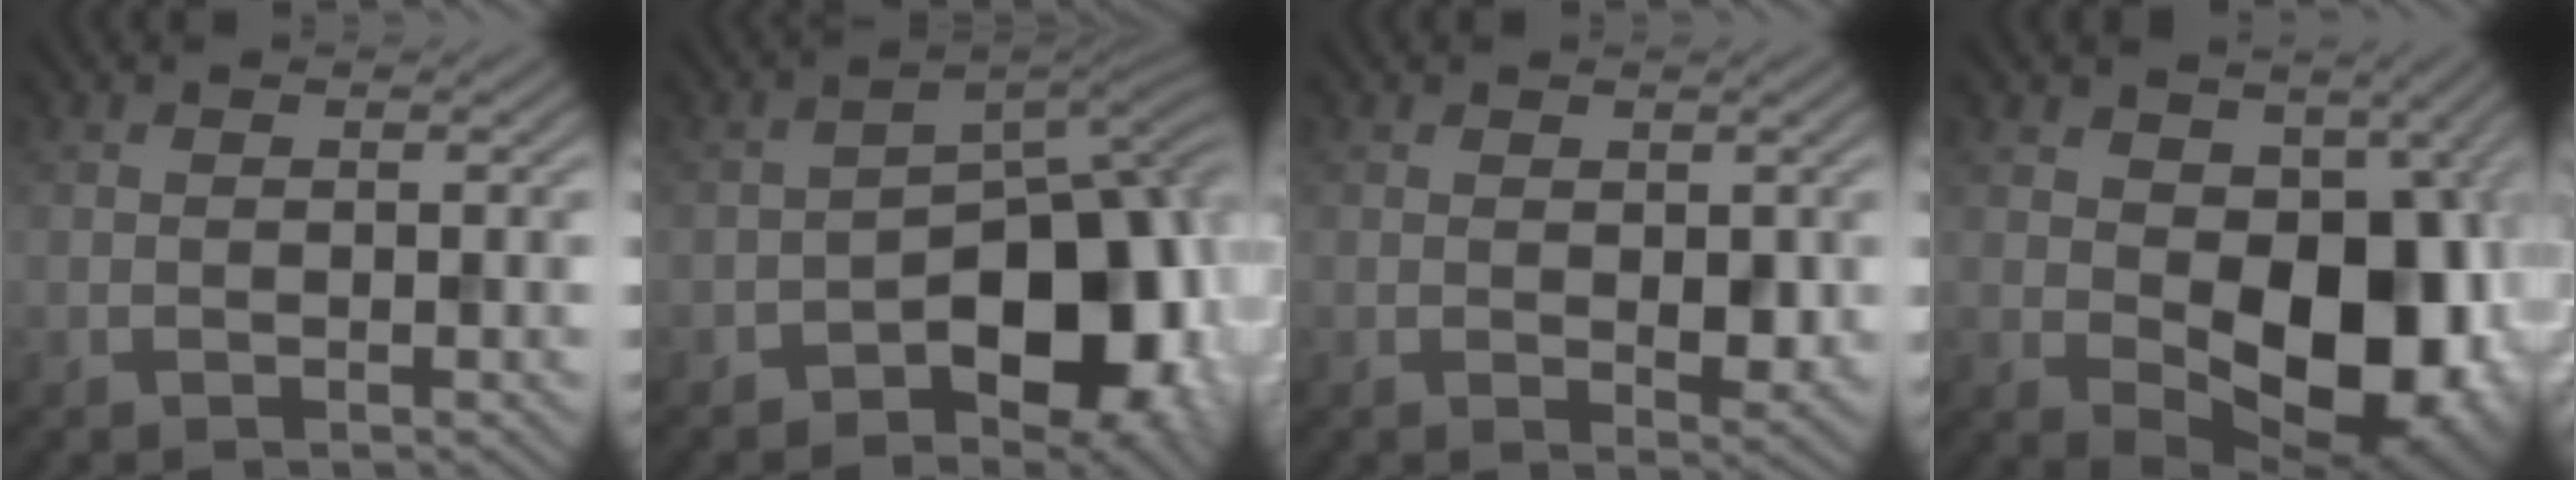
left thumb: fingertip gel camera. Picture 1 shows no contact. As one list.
[{"total": 12.7, "force": [-5.1, 7.5, 8.9], "torque": [-0.091, -0.016, -0.089]}, {"total": 2.1, "force": [0.0, 1.4, 1.6], "torque": [-0.024, -0.009, 0.009]}, {"total": 15.4, "force": [-1.0, 10.1, 11.6], "torque": [-0.154, -0.041, 0.009]}]